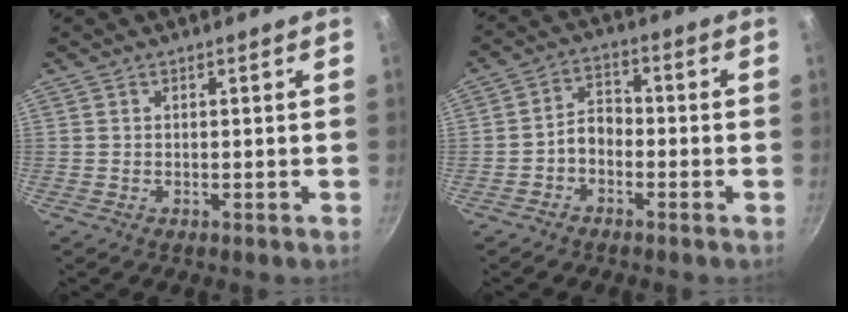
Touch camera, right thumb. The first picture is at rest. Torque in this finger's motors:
{"motor_torque": [0.78, 0.59, 0.68, -0.16, 0.00]}